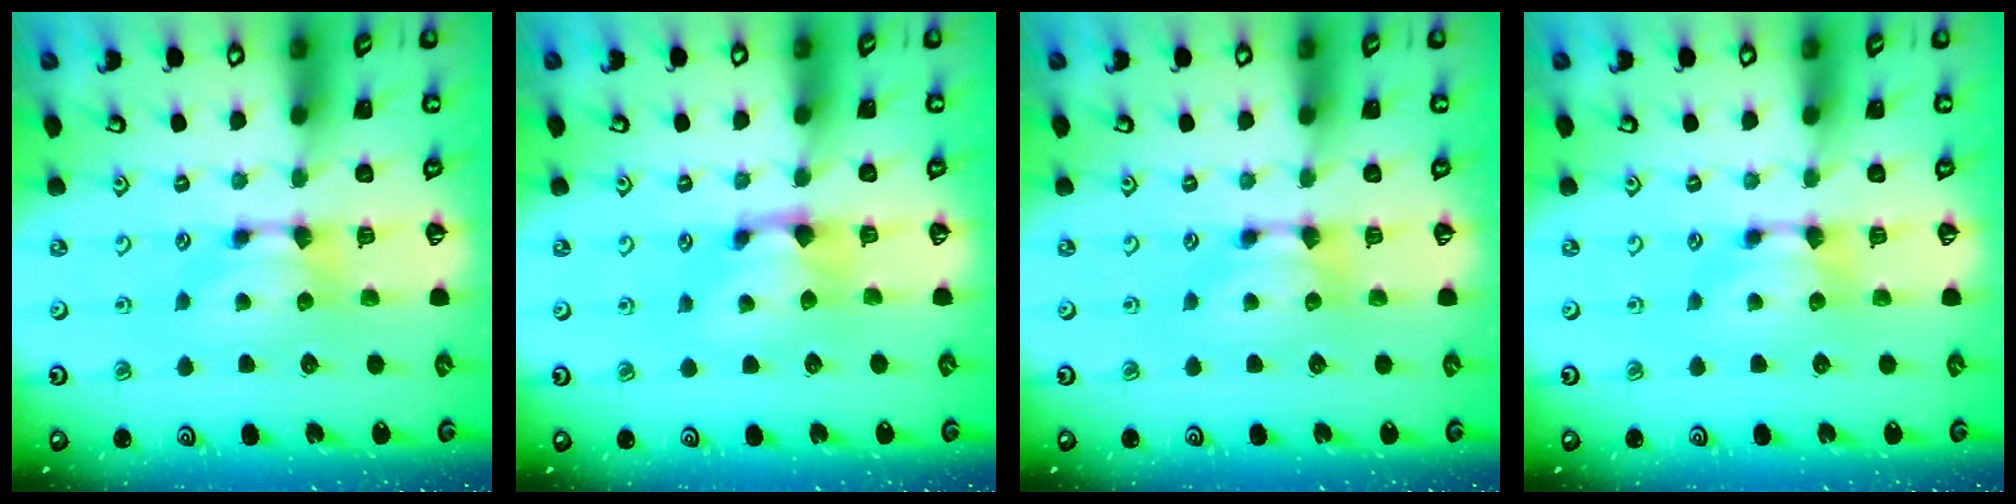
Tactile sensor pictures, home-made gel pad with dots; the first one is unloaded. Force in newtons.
{"total": 0.9, "press": 0.2, "slide": 0.9}
{"total": 0.0}
{"total": 0.0}